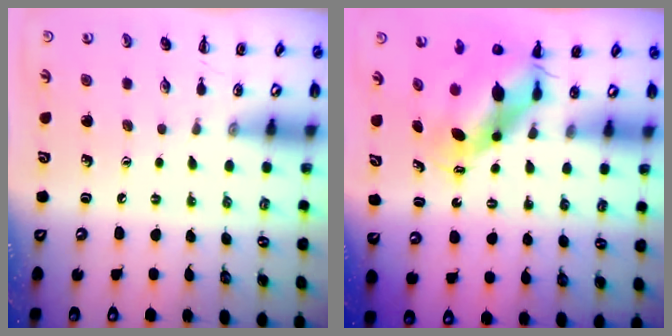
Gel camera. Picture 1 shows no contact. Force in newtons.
{"total": 5.8, "press": 5.6, "slide": 1.5}